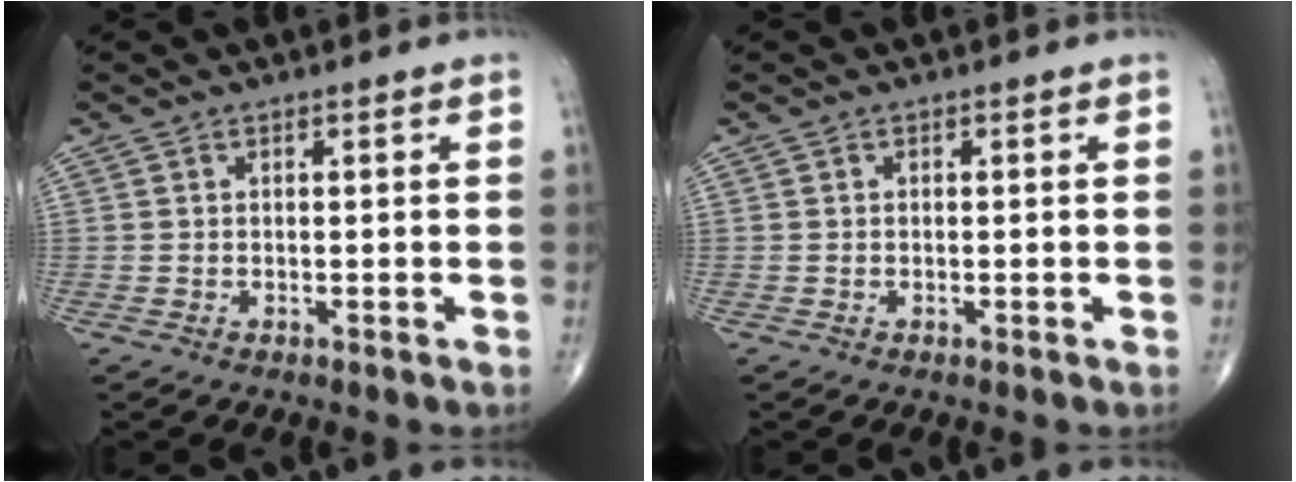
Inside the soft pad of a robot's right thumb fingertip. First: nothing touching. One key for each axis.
{"total": 0.0}